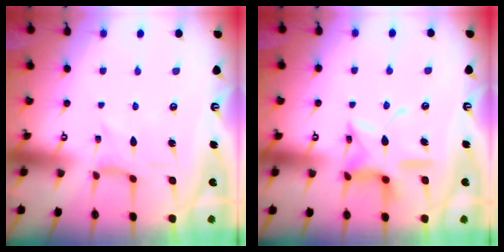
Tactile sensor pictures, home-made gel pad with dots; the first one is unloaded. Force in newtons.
{"total": 12.7, "press": 12.7, "slide": 1.1}